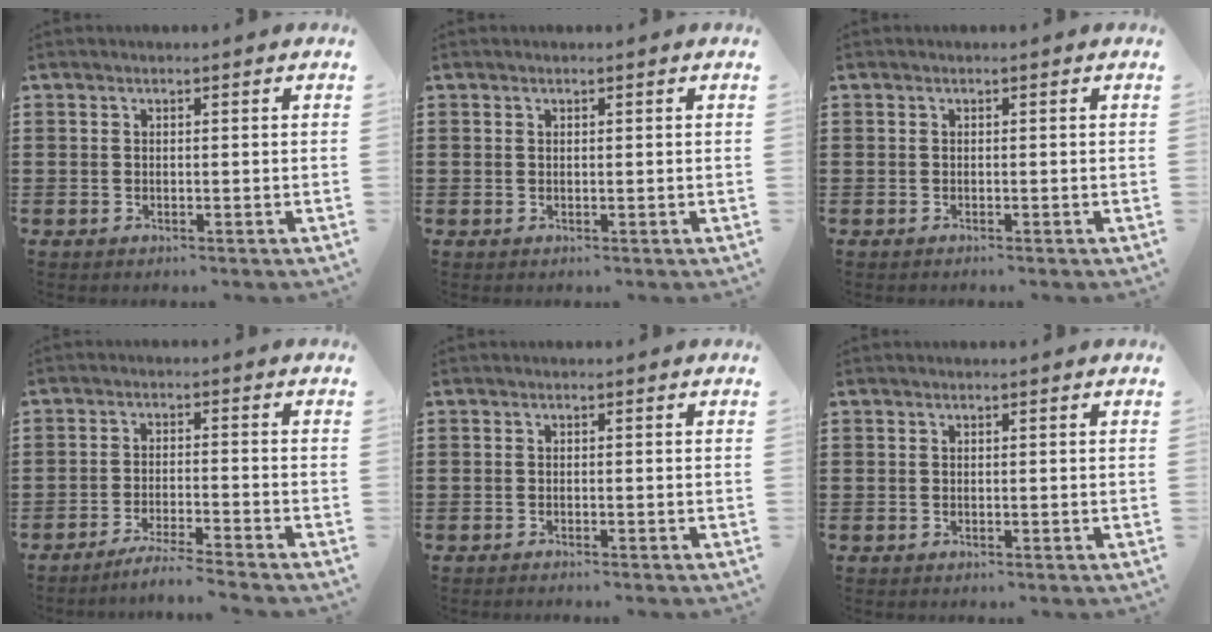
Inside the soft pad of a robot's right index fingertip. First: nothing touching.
{"total": 0.0}
{"total": 0.0}
{"total": 3.8, "force": [-3.6, -0.5, 1.2], "torque": [-0.020, -0.003, -0.071]}
{"total": 0.6, "force": [-0.6, 0.0, 0.1], "torque": [-0.004, -0.002, -0.013]}
{"total": 0.0}